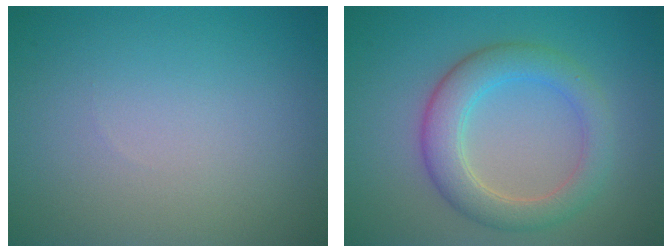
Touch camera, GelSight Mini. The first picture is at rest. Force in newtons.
{"total": 4.6, "press": 4.6, "slide": 0.3}